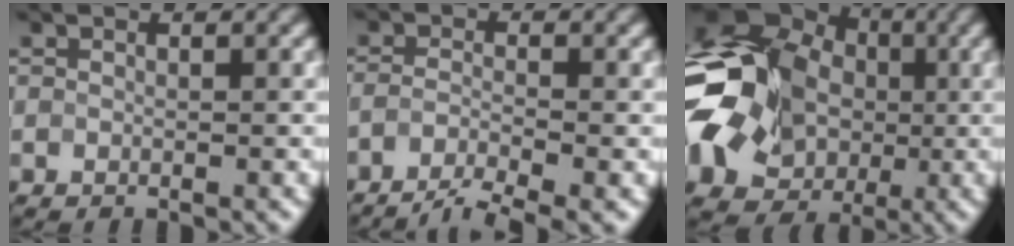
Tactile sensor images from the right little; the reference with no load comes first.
{"total": 4.3, "force": [-3.7, 0.4, 2.1], "torque": [-0.038, -0.003, -0.071]}
{"total": 14.5, "force": [-1.9, 12.6, 6.8], "torque": [-0.144, -0.003, -0.058]}